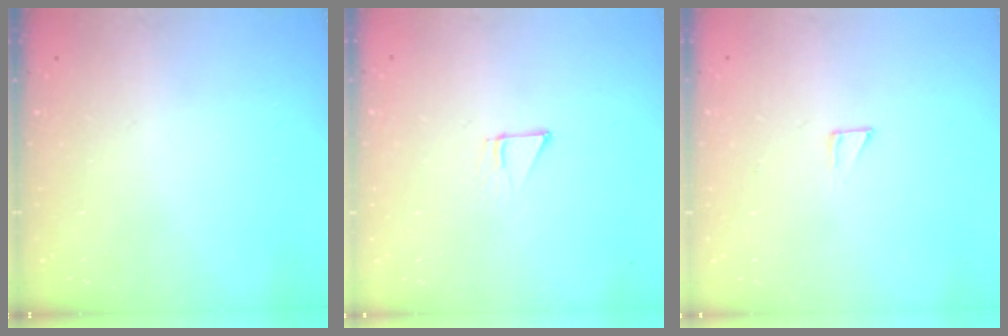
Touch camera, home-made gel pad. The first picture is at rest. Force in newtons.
{"total": 4.9, "press": 4.9, "slide": 0.3}
{"total": 2.3, "press": 2.3, "slide": 0.2}